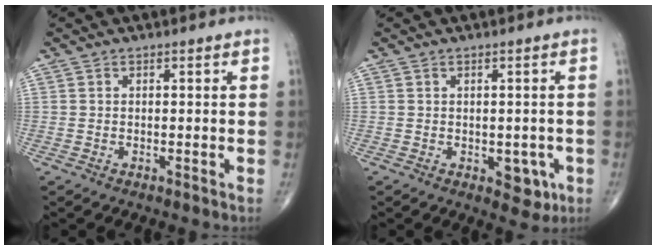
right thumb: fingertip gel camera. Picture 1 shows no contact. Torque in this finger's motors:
{"motor_torque": [0.93, 0.64, 0.32, -0.41, 0.08]}